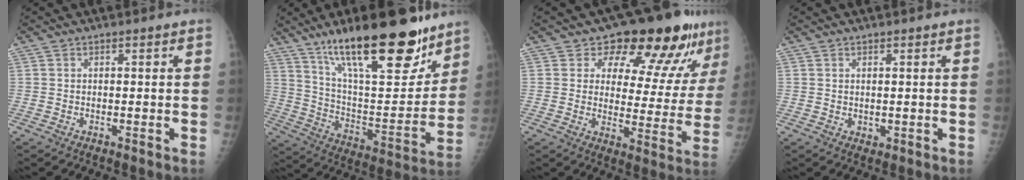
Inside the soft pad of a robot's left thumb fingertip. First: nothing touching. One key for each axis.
{"total": 27.6, "fx": 18.5, "fy": 8.5, "fz": 18.7, "tx": -0.253, "ty": -0.074, "tz": 0.306}
{"total": 15.9, "fx": 11.7, "fy": 7.2, "fz": 8.1, "tx": -0.050, "ty": -0.068, "tz": 0.140}
{"total": 1.1, "fx": 0.5, "fy": 0.9, "fz": 0.4, "tx": -0.001, "ty": -0.005, "tz": 0.009}